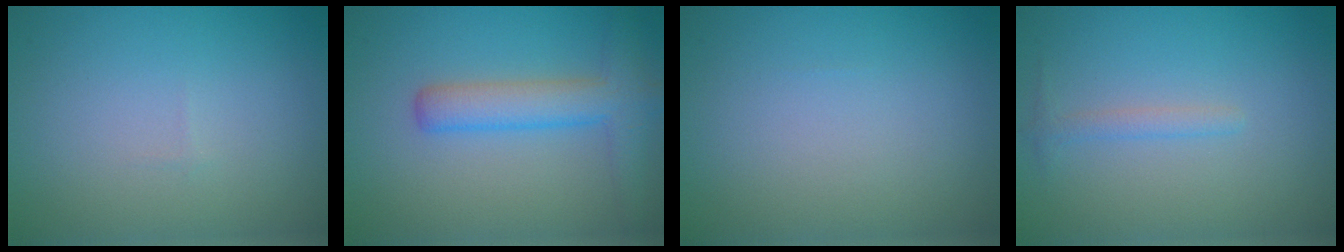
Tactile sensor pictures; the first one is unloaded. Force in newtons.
{"total": 4.4, "press": 4.4, "slide": 0.1}
{"total": 0.0}
{"total": 1.1, "press": 1.1, "slide": 0.0}